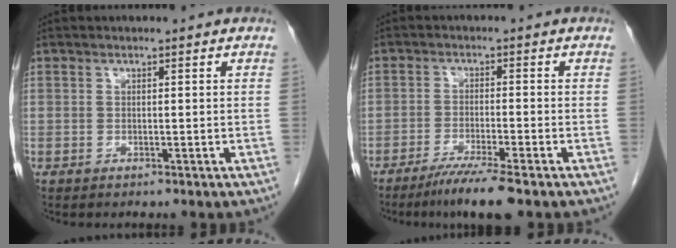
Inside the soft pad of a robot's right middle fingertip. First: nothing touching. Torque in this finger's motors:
{"motor_torque": [0.41, -0.21, 0.07, 0.05]}